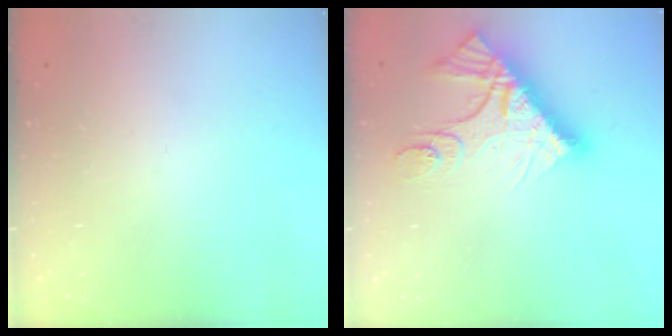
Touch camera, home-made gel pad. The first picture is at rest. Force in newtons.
{"total": 17.1, "press": 17.1, "slide": 0.9}